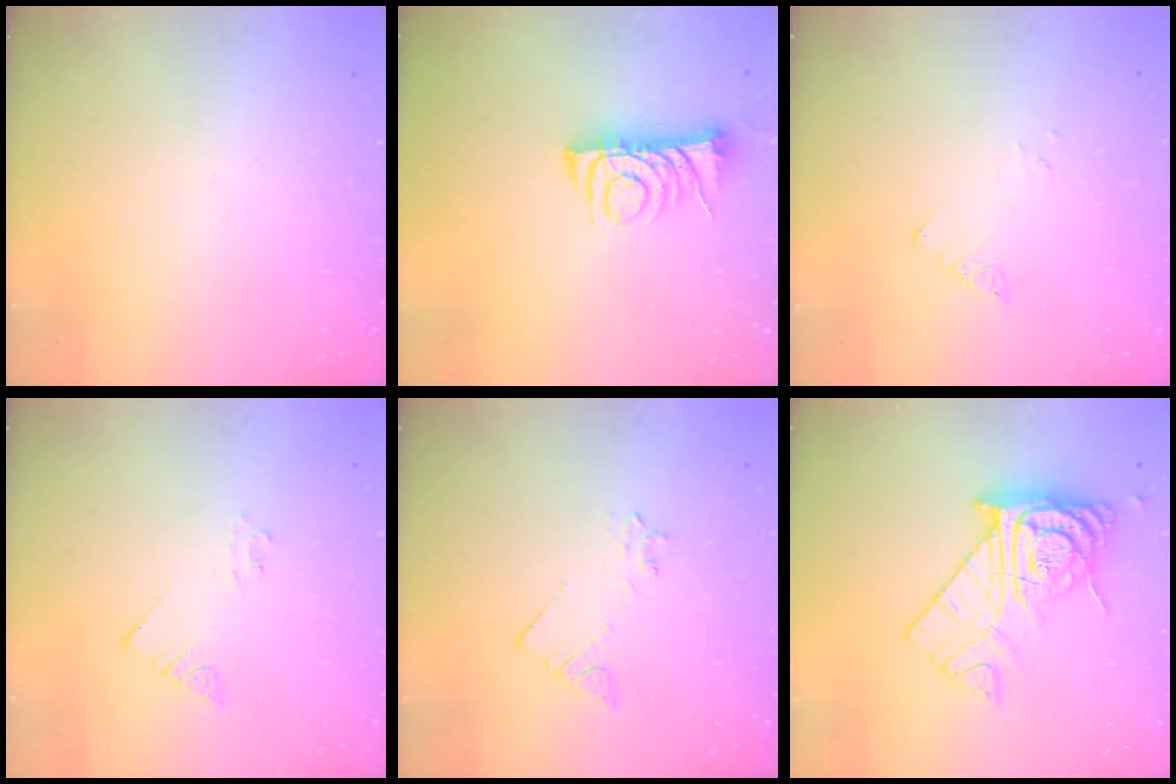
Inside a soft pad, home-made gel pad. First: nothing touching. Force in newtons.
{"total": 7.6, "press": 7.5, "slide": 0.9}
{"total": 1.8, "press": 1.8, "slide": 0.2}
{"total": 2.2, "press": 2.2, "slide": 0.1}
{"total": 2.7, "press": 2.7, "slide": 0.3}
{"total": 15.3, "press": 15.2, "slide": 1.5}